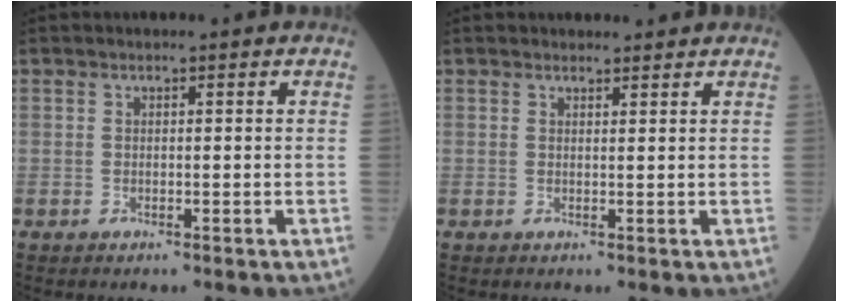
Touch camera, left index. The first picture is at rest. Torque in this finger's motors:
{"motor_torque": [0.45, -0.74, -0.10, 0.00]}